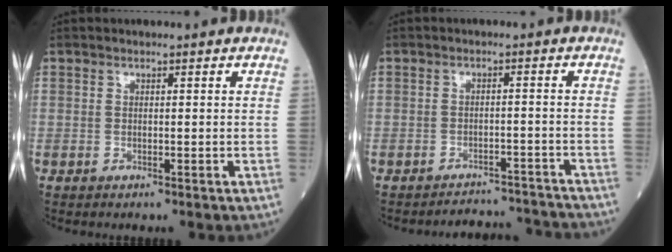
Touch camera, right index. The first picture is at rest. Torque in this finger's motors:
{"motor_torque": [-0.12, -0.20, -0.58, -0.09]}